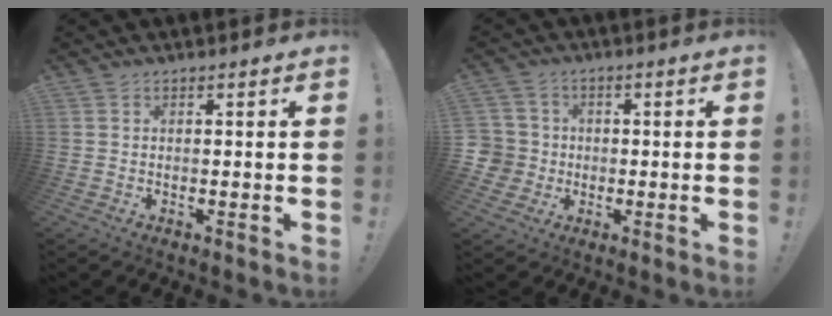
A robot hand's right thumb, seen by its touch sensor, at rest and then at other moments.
{"total": 6.5, "force": [-0.4, 6.4, 1.0], "torque": [-0.033, 0.011, -0.002]}